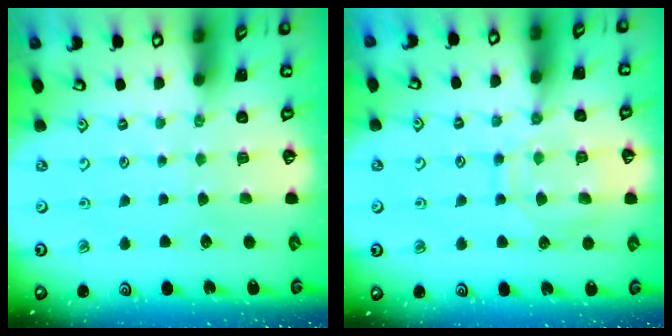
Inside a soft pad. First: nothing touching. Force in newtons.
{"total": 12.1, "press": 12.0, "slide": 1.0}